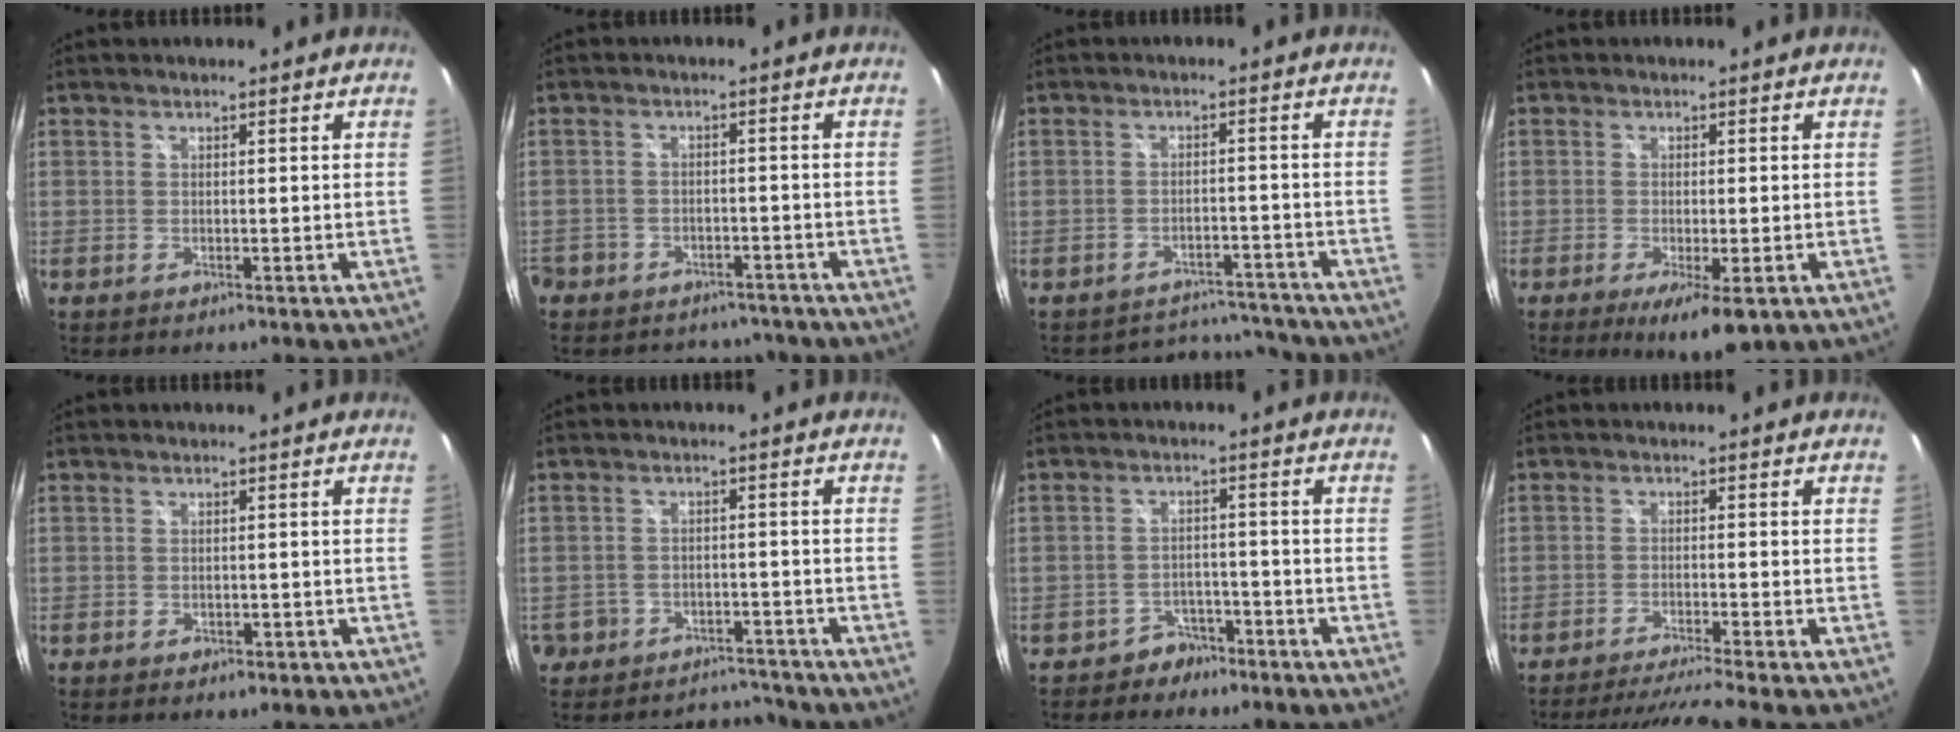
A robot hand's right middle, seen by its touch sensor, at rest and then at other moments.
{"total": 9.7, "force": [-7.1, 6.3, 1.8], "torque": [-0.066, 0.024, -0.097]}
{"total": 8.2, "force": [-7.8, 2.5, 0.0], "torque": [-0.007, 0.024, -0.103]}
{"total": 6.4, "force": [-3.1, 1.6, 5.3], "torque": [-0.094, -0.018, -0.041]}
{"total": 1.9, "force": [-0.7, 1.4, 1.0], "torque": [-0.017, -0.002, -0.005]}
{"total": 6.6, "force": [-5.1, 4.3, 0.1], "torque": [-0.017, 0.021, -0.077]}
{"total": 4.4, "force": [-3.3, 2.8, 0.2], "torque": [-0.008, 0.019, -0.050]}
{"total": 8.2, "force": [-7.2, -1.8, 3.4], "torque": [-0.073, -0.008, -0.116]}